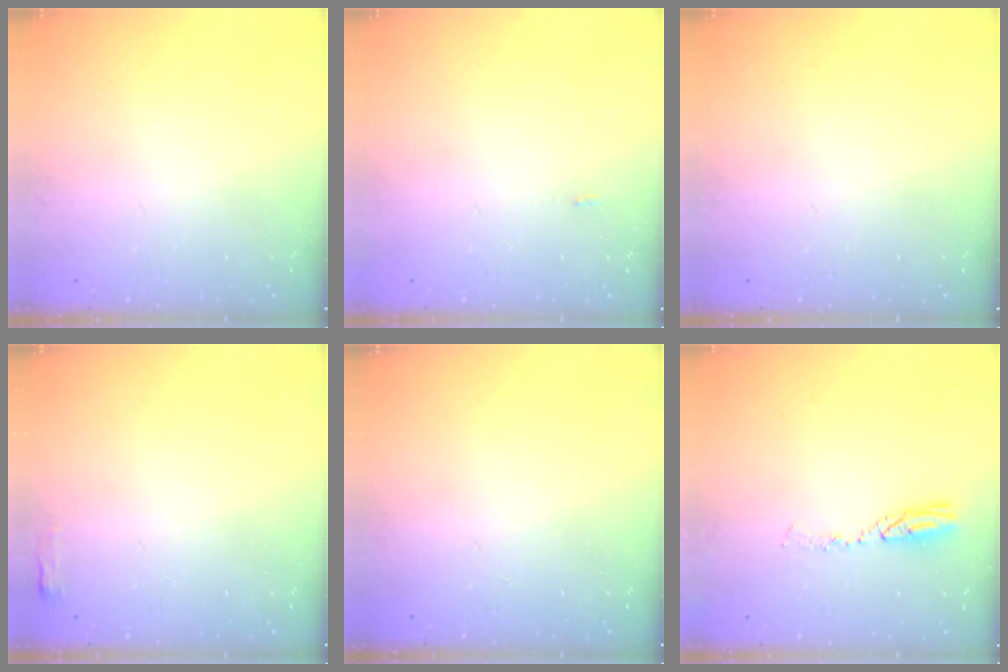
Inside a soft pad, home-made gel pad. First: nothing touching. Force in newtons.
{"total": 12.5, "press": 4.6, "slide": 11.7}
{"total": 0.0}
{"total": 2.7, "press": 2.6, "slide": 0.8}
{"total": 0.9, "press": 0.0, "slide": 0.9}
{"total": 6.5, "press": 6.5, "slide": 0.7}